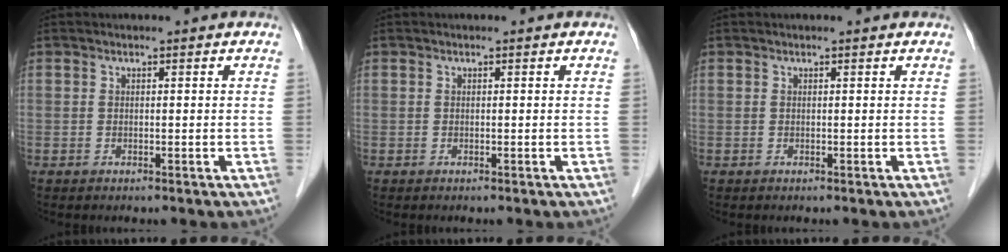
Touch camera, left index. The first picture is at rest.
{"total": 0.0}
{"total": 0.6, "force": [0.6, 0.0, 0.1], "torque": [-0.006, 0.002, 0.007]}